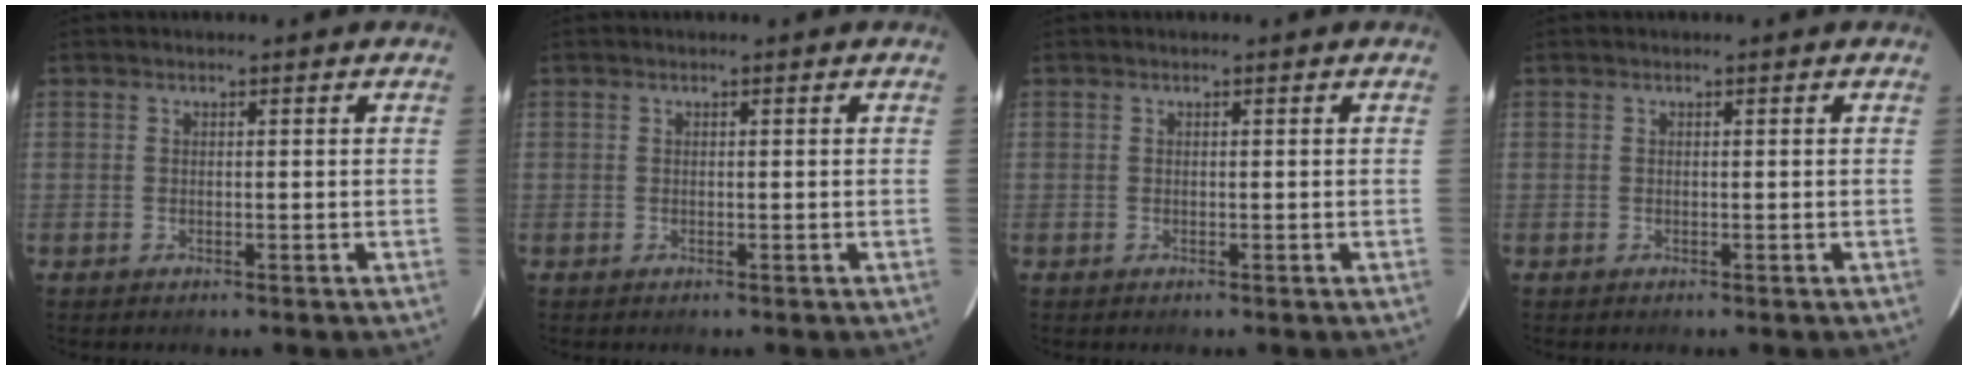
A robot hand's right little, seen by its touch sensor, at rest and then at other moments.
{"total": 0.0}
{"total": 0.0}
{"total": 0.0}